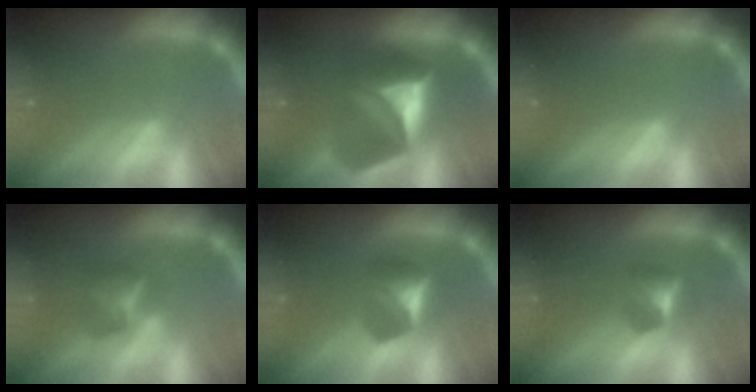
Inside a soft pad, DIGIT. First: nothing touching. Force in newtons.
{"total": 7.9}
{"total": 0.0}
{"total": 2.9}
{"total": 3.4}
{"total": 2.4}